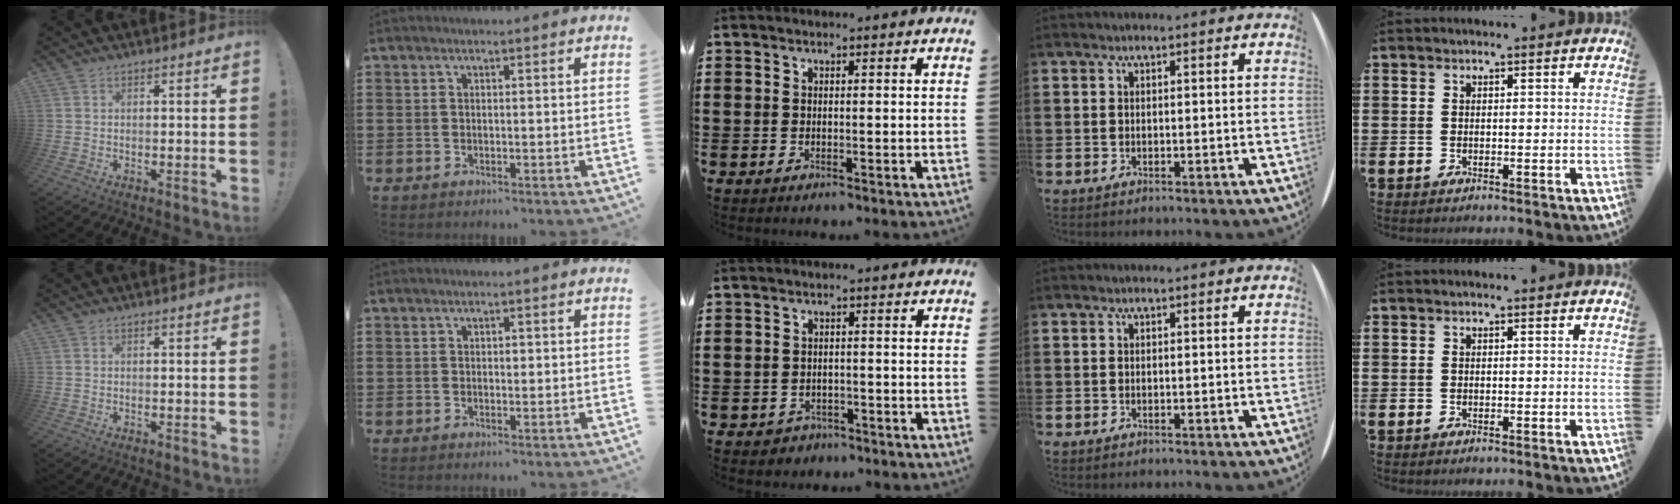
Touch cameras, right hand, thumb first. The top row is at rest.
{"index": {"total": 0.7, "force": [0.1, 0.4, 0.5], "torque": [-0.011, 0.000, 0.002]}, "middle": {"total": 1.6, "force": [-1.3, 0.8, -0.1], "torque": [-0.004, 0.003, -0.032]}}